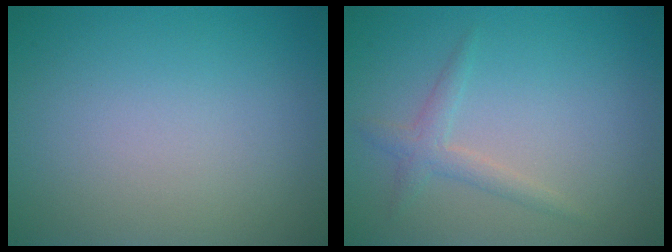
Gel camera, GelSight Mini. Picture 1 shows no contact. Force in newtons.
{"total": 1.7, "press": 1.7, "slide": 0.1}